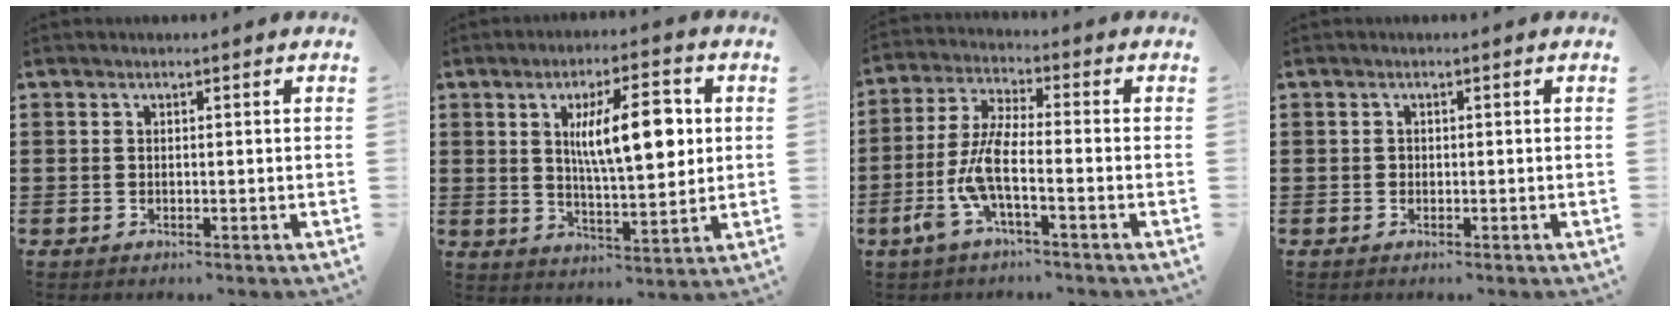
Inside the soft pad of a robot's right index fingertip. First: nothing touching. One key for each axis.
{"total": 10.9, "fx": 2.6, "fy": 3.8, "fz": 9.9, "tx": -0.169, "ty": 0.002, "tz": 0.038}
{"total": 7.5, "fx": -3.1, "fy": 1.7, "fz": 6.7, "tx": -0.155, "ty": -0.011, "tz": -0.061}
{"total": 0.5, "fx": -0.1, "fy": 0.5, "fz": 0.2, "tx": -0.005, "ty": 0.003, "tz": -0.003}